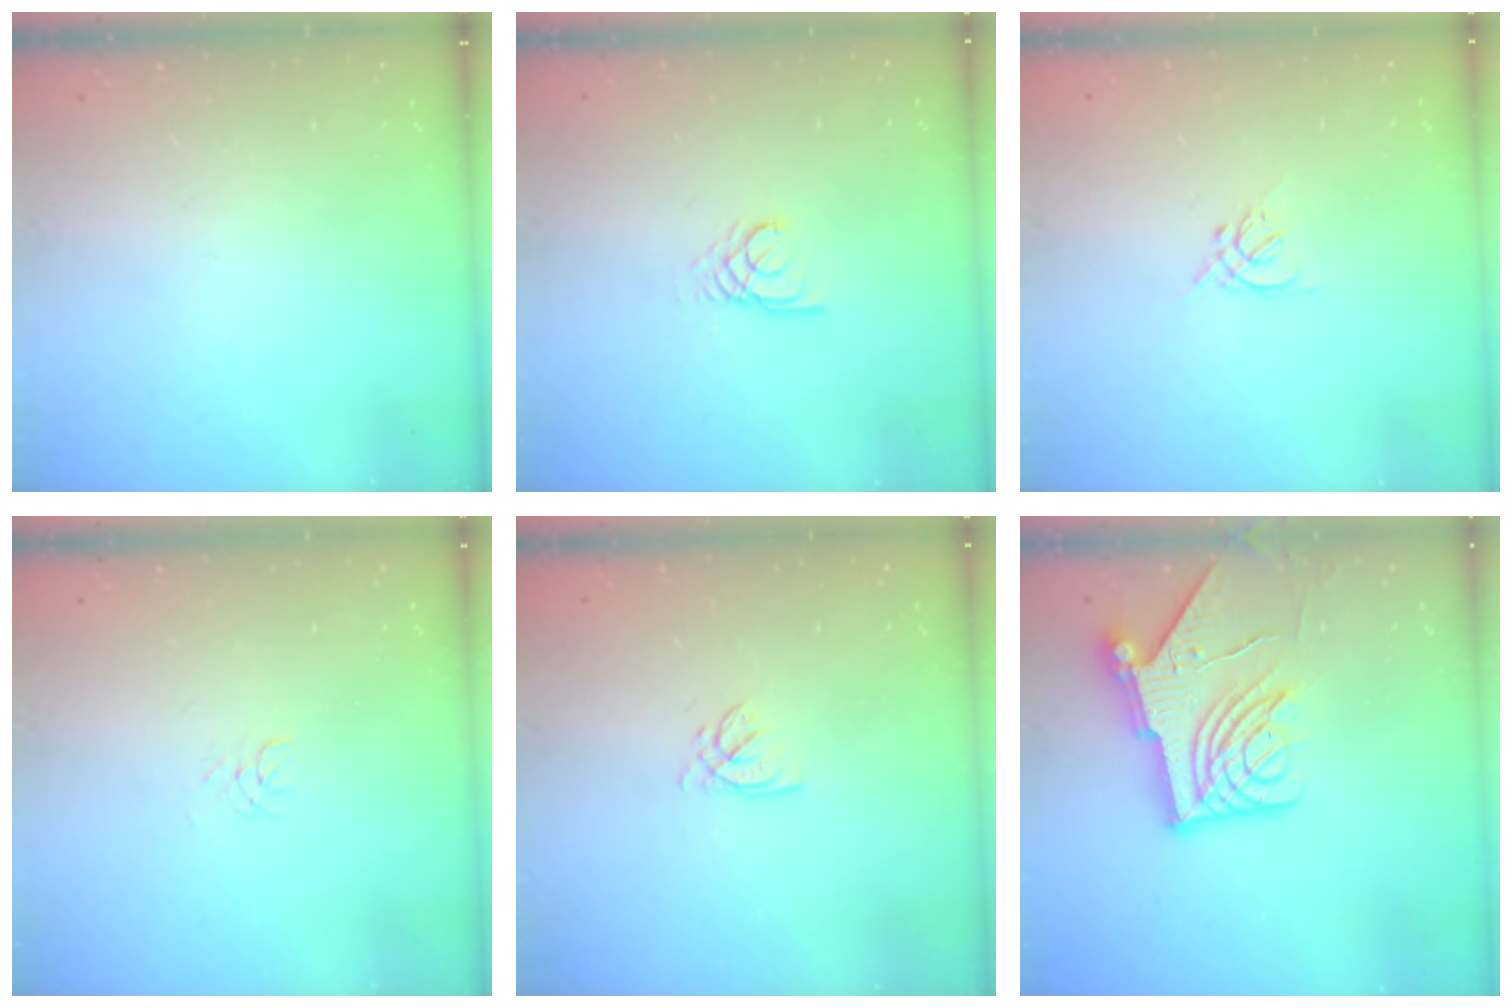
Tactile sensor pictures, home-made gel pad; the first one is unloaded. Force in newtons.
{"total": 2.5, "press": 2.5, "slide": 0.2}
{"total": 1.3, "press": 1.2, "slide": 0.5}
{"total": 1.7, "press": 1.7, "slide": 0.2}
{"total": 2.3, "press": 2.3, "slide": 0.3}
{"total": 13.9, "press": 13.8, "slide": 1.6}